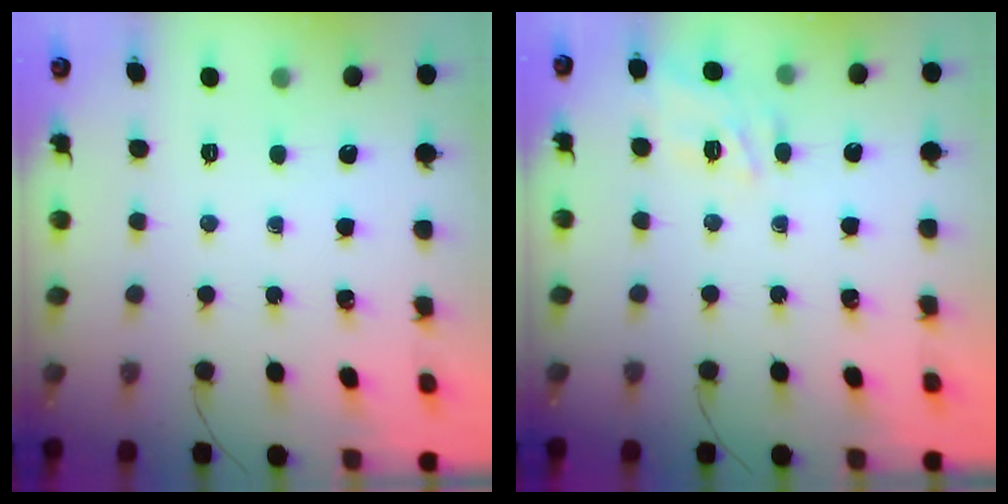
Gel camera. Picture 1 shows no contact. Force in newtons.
{"total": 7.4, "press": 7.2, "slide": 1.7}